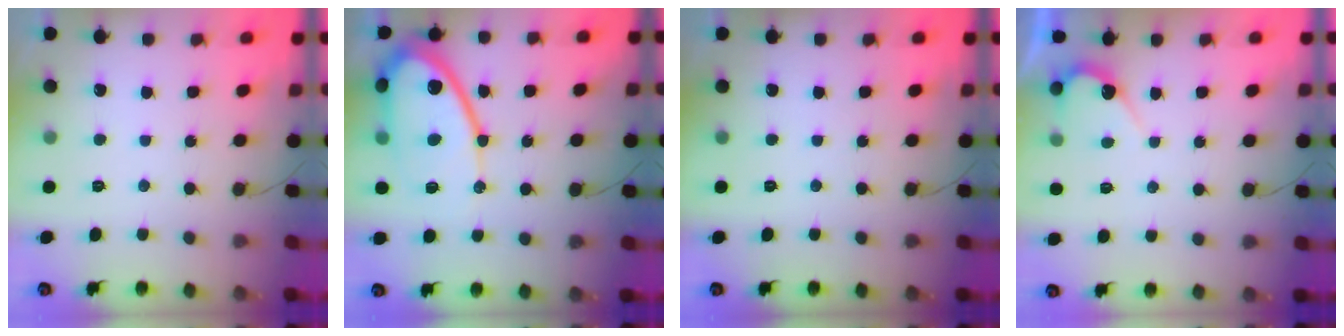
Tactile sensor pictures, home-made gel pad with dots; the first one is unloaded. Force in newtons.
{"total": 15.6, "press": 15.5, "slide": 1.5}
{"total": 0.0}
{"total": 5.4, "press": 5.4, "slide": 0.3}